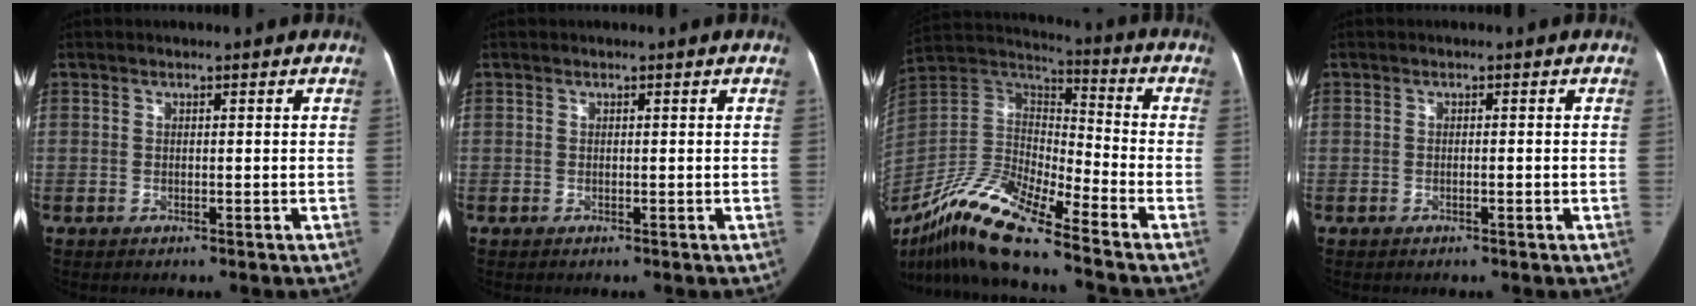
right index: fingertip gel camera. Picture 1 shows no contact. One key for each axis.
{"total": 0.0}
{"total": 16.3, "fx": -12.9, "fy": 1.7, "fz": 9.8, "tx": -0.198, "ty": 0.008, "tz": -0.242}
{"total": 0.6, "fx": -0.2, "fy": 0.0, "fz": 0.6, "tx": -0.008, "ty": 0.001, "tz": 0.000}